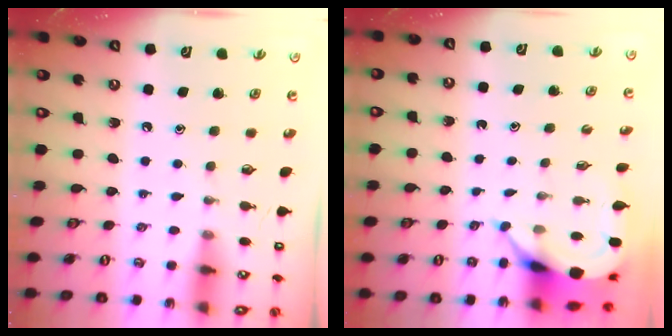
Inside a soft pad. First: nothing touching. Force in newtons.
{"total": 5.0, "press": 5.0, "slide": 0.3}